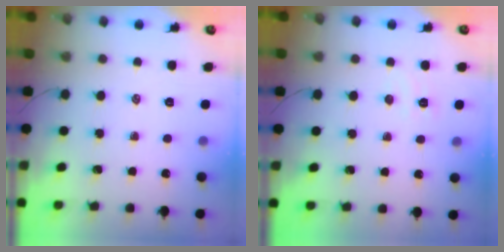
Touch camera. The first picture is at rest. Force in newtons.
{"total": 3.9, "press": 3.8, "slide": 0.9}